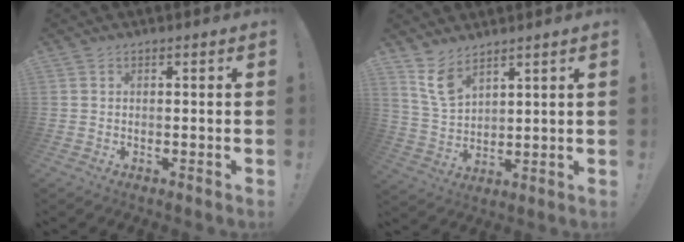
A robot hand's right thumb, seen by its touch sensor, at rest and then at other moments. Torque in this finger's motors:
{"motor_torque": [0.16, 0.25, 0.20, 0.02, 0.03]}